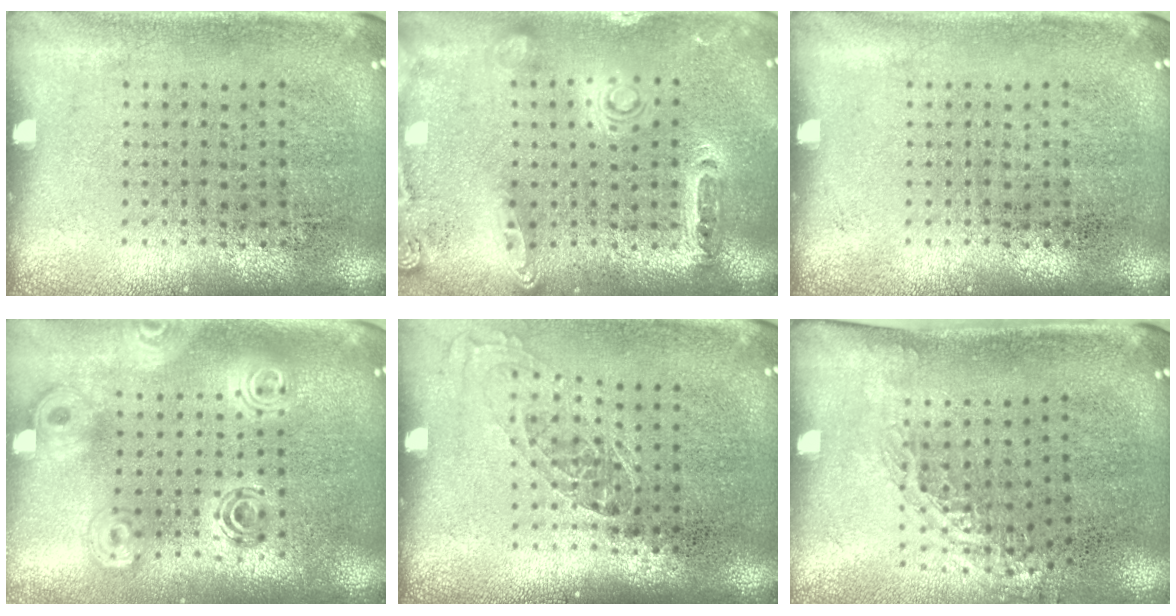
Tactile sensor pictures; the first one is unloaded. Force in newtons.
{"total": 1.0, "press": 1.0, "slide": 0.3}
{"total": 0.0}
{"total": 1.8, "press": 1.6, "slide": 0.9}
{"total": 1.0, "press": 0.9, "slide": 0.5}
{"total": 1.1, "press": 0.8, "slide": 0.6}